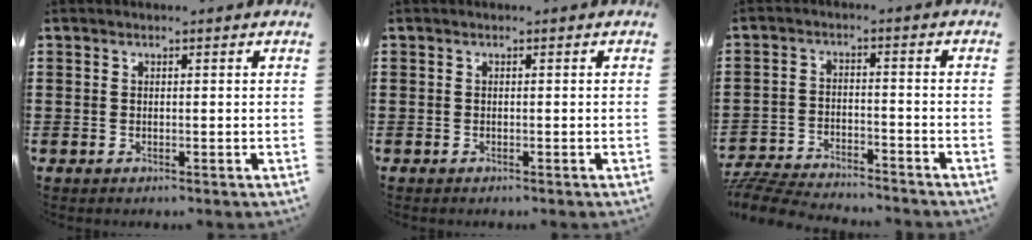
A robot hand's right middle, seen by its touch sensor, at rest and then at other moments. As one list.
[{"total": 0.0}, {"total": 6.3, "force": [-6.2, 0.7, 1.1], "torque": [-0.030, 0.008, -0.126]}]